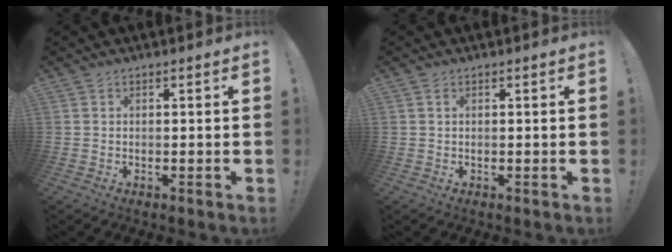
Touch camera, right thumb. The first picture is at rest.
{"total": 0.7, "force": [0.2, 0.4, 0.5], "torque": [-0.011, 0.003, 0.004]}